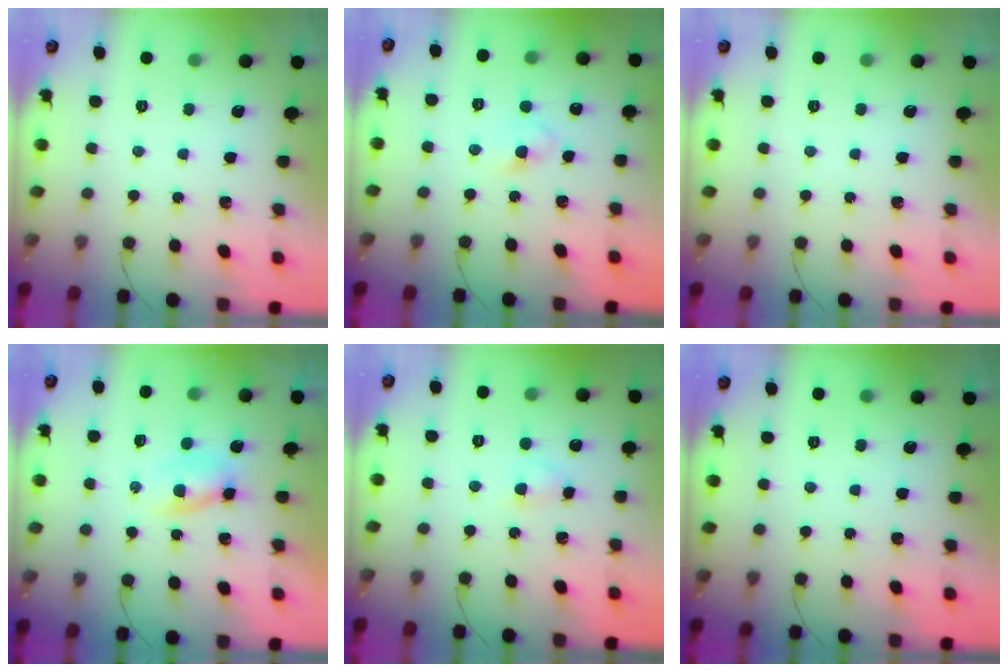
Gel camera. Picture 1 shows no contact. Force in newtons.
{"total": 3.2, "press": 3.1, "slide": 0.9}
{"total": 0.0}
{"total": 2.2, "press": 2.0, "slide": 1.0}
{"total": 2.4, "press": 2.2, "slide": 1.1}
{"total": 0.0}